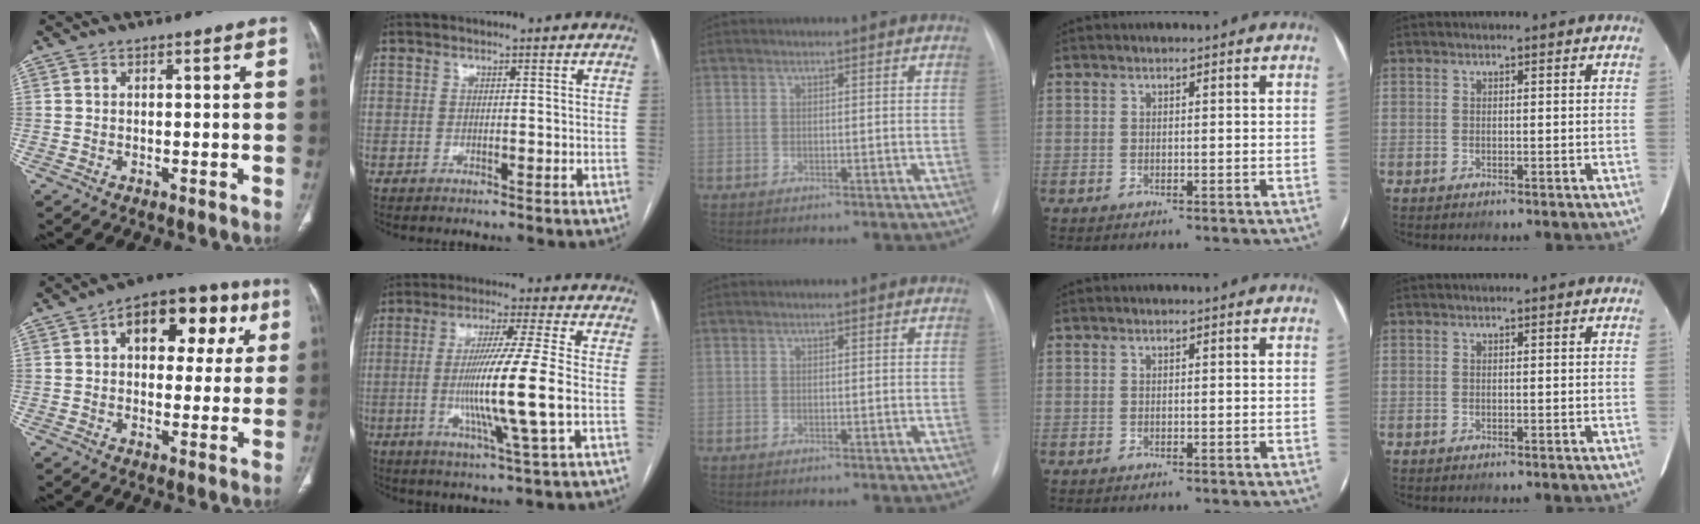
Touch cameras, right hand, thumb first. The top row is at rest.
{"thumb": {"total": 15.8, "force": [5.4, 9.3, 11.6], "torque": [-0.107, 0.018, 0.070]}, "index": {"total": 13.2, "force": [-1.8, -1.2, 13.0], "torque": [-0.248, -0.015, -0.039]}}